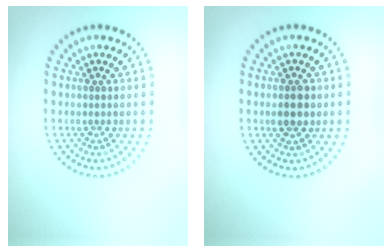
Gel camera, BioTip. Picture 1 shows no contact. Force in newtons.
{"total": 2.2, "press": 2.2, "slide": 0.0}